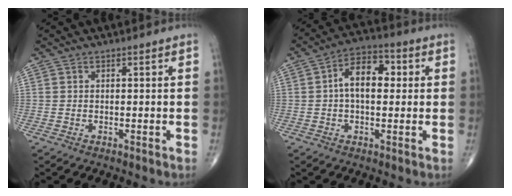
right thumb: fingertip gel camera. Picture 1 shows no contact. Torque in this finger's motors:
{"motor_torque": [0.07, 0.28, 0.88, 0.04, 0.08]}